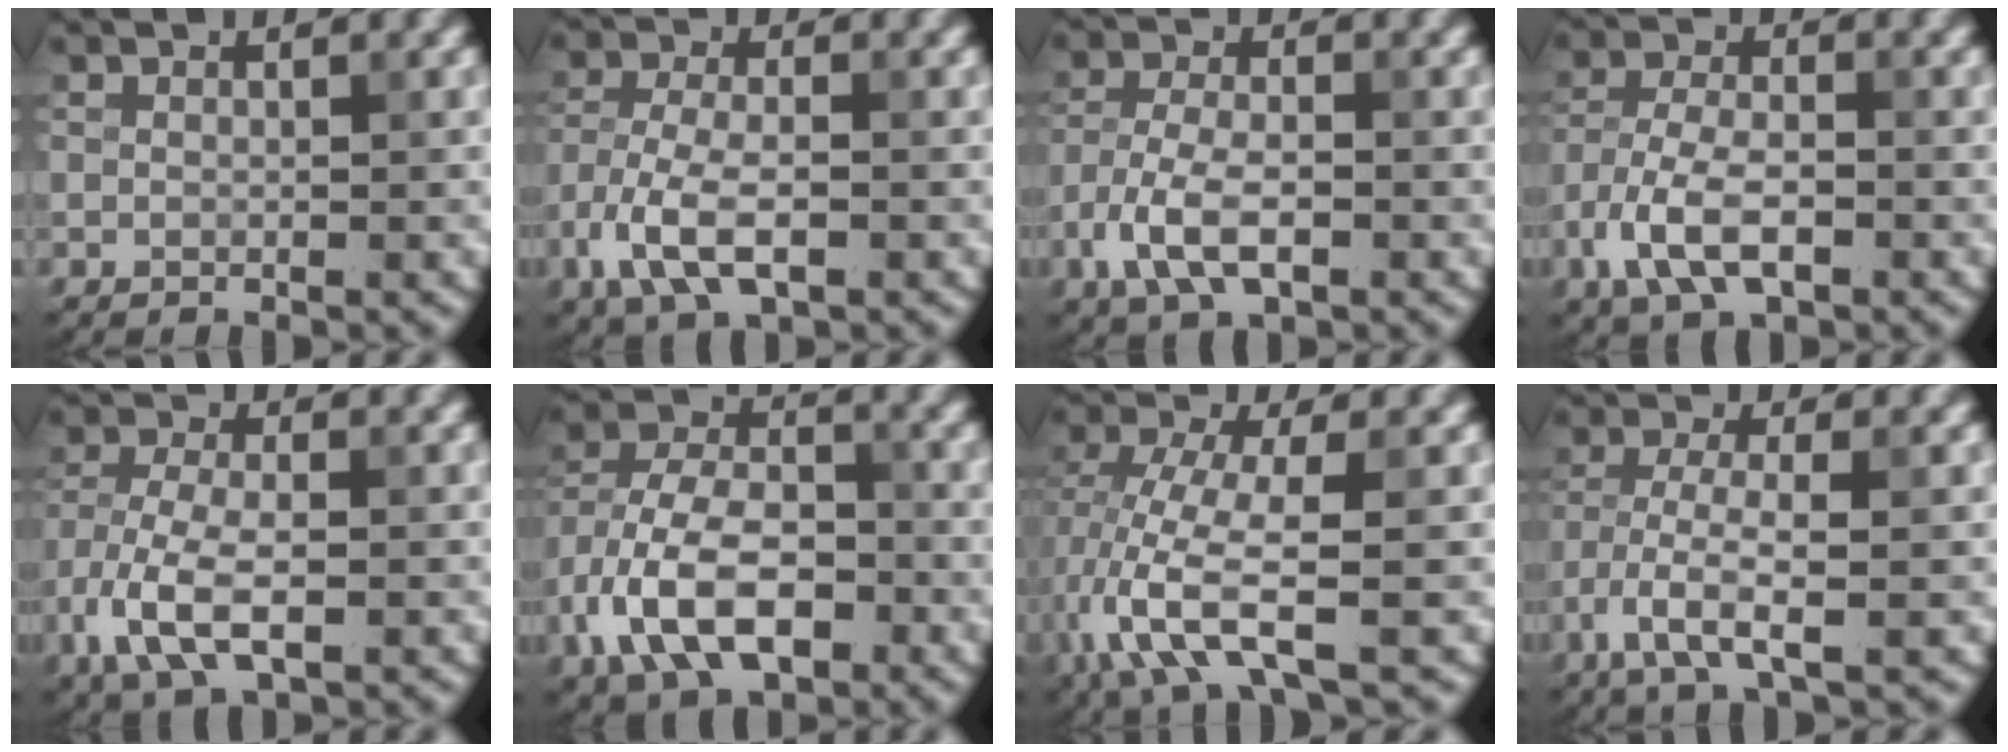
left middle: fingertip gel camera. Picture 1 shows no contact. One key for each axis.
{"total": 6.0, "fx": -2.8, "fy": 2.8, "fz": 4.5, "tx": -0.096, "ty": -0.004, "tz": -0.059}
{"total": 5.4, "fx": -2.5, "fy": 2.6, "fz": 4.1, "tx": -0.084, "ty": -0.002, "tz": -0.053}
{"total": 6.0, "fx": -2.9, "fy": 2.9, "fz": 4.3, "tx": -0.088, "ty": -0.003, "tz": -0.062}
{"total": 6.5, "fx": -2.9, "fy": 3.0, "fz": 5.0, "tx": -0.107, "ty": -0.004, "tz": -0.063}
{"total": 9.9, "fx": -4.2, "fy": 5.6, "fz": 7.0, "tx": -0.143, "ty": 0.004, "tz": -0.087}
{"total": 6.7, "fx": -2.3, "fy": 2.0, "fz": 6.0, "tx": -0.141, "ty": -0.004, "tz": -0.049}
{"total": 4.6, "fx": -2.3, "fy": 1.1, "fz": 3.8, "tx": -0.079, "ty": -0.001, "tz": -0.050}